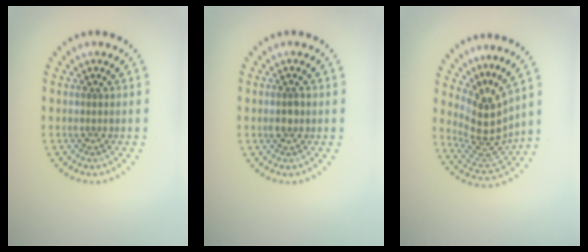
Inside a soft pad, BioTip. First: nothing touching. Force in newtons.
{"total": 1.3, "press": 1.3, "slide": 0.3}
{"total": 4.1, "press": 2.8, "slide": 2.9}